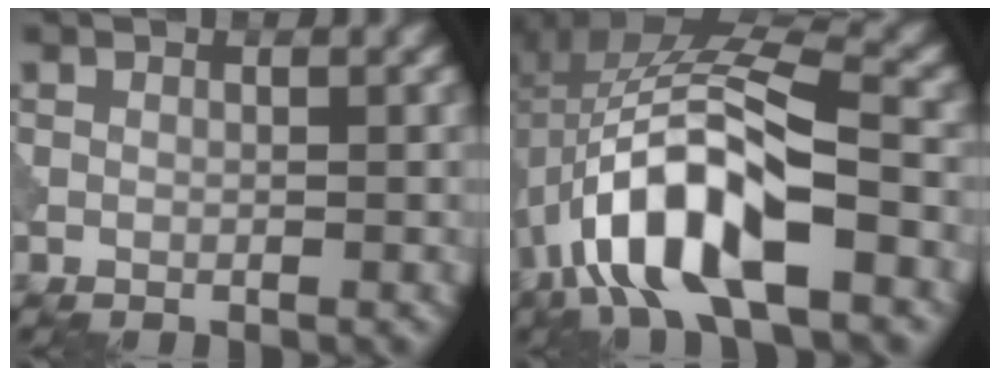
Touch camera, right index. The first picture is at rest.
{"total": 11.9, "force": [-4.4, 4.0, 10.2], "torque": [-0.195, 0.018, -0.081]}